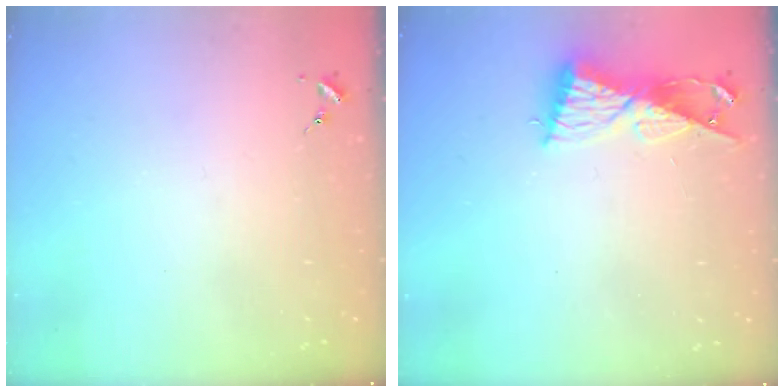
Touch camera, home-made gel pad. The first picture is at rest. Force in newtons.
{"total": 9.1, "press": 9.1, "slide": 0.7}